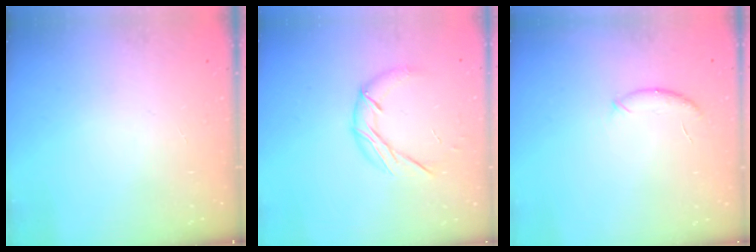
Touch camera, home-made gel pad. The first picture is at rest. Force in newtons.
{"total": 9.1, "press": 9.1, "slide": 0.6}
{"total": 6.5, "press": 6.5, "slide": 1.0}